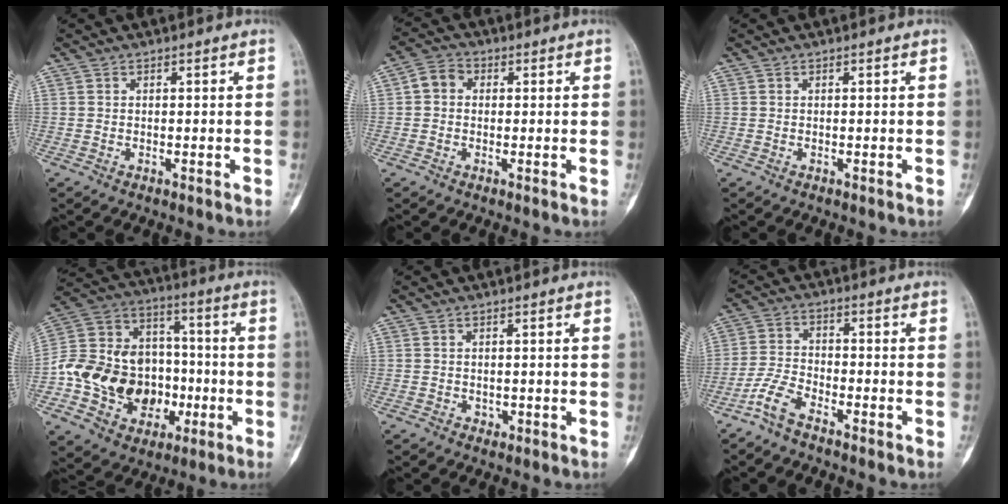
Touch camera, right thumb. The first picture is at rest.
{"total": 4.3, "force": [0.4, 3.6, 2.2], "torque": [-0.029, 0.014, 0.000]}
{"total": 0.0}
{"total": 22.4, "force": [-5.4, 17.7, 12.6], "torque": [-0.203, 0.061, -0.082]}
{"total": 0.8, "force": [-0.1, 0.7, 0.3], "torque": [0.000, 0.002, 0.000]}
{"total": 5.4, "force": [-4.1, 2.0, 2.9], "torque": [-0.069, 0.019, -0.089]}